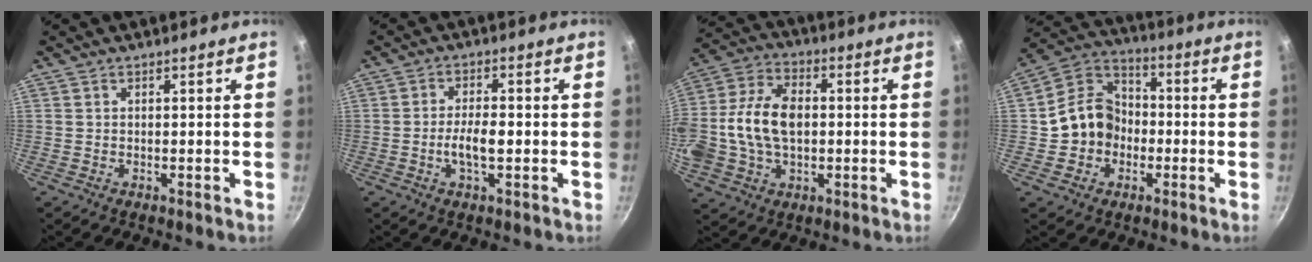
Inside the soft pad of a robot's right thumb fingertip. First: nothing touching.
{"total": 5.3, "force": [-1.1, 2.1, 4.7], "torque": [-0.085, 0.013, -0.021]}
{"total": 17.2, "force": [-0.2, 11.7, 12.6], "torque": [-0.240, 0.027, -0.011]}
{"total": 11.9, "force": [-1.8, 10.3, 5.8], "torque": [-0.072, 0.037, -0.045]}